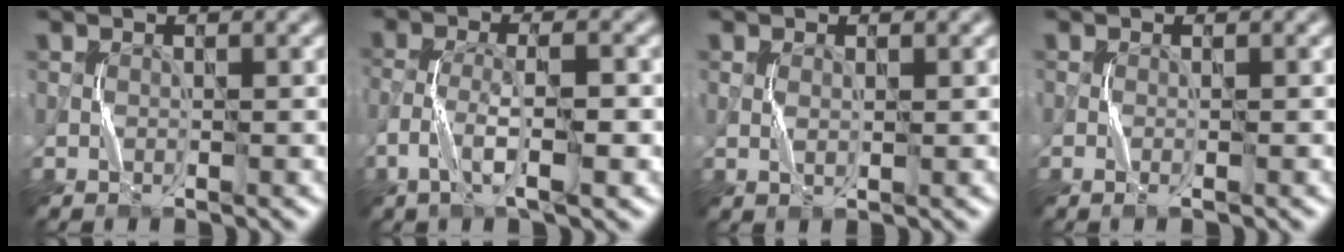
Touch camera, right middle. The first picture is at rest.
{"total": 3.9, "force": [-1.6, 1.1, 3.4], "torque": [-0.070, 0.000, -0.033]}
{"total": 1.1, "force": [0.4, 0.5, 0.9], "torque": [-0.021, -0.002, 0.007]}
{"total": 0.7, "force": [-0.1, 0.0, 0.7], "torque": [-0.014, -0.002, -0.005]}